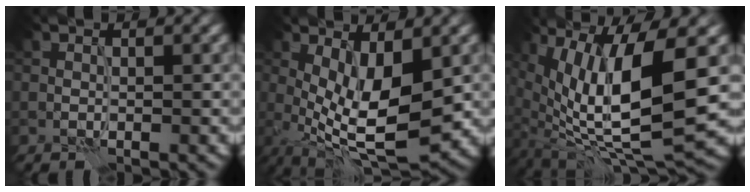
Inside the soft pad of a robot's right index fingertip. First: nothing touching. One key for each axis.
{"total": 9.0, "fx": -1.0, "fy": 3.1, "fz": 8.4, "tx": -0.151, "ty": -0.004, "tz": -0.019}
{"total": 12.7, "fx": 1.3, "fy": 4.5, "fz": 11.8, "tx": -0.214, "ty": -0.014, "tz": 0.028}